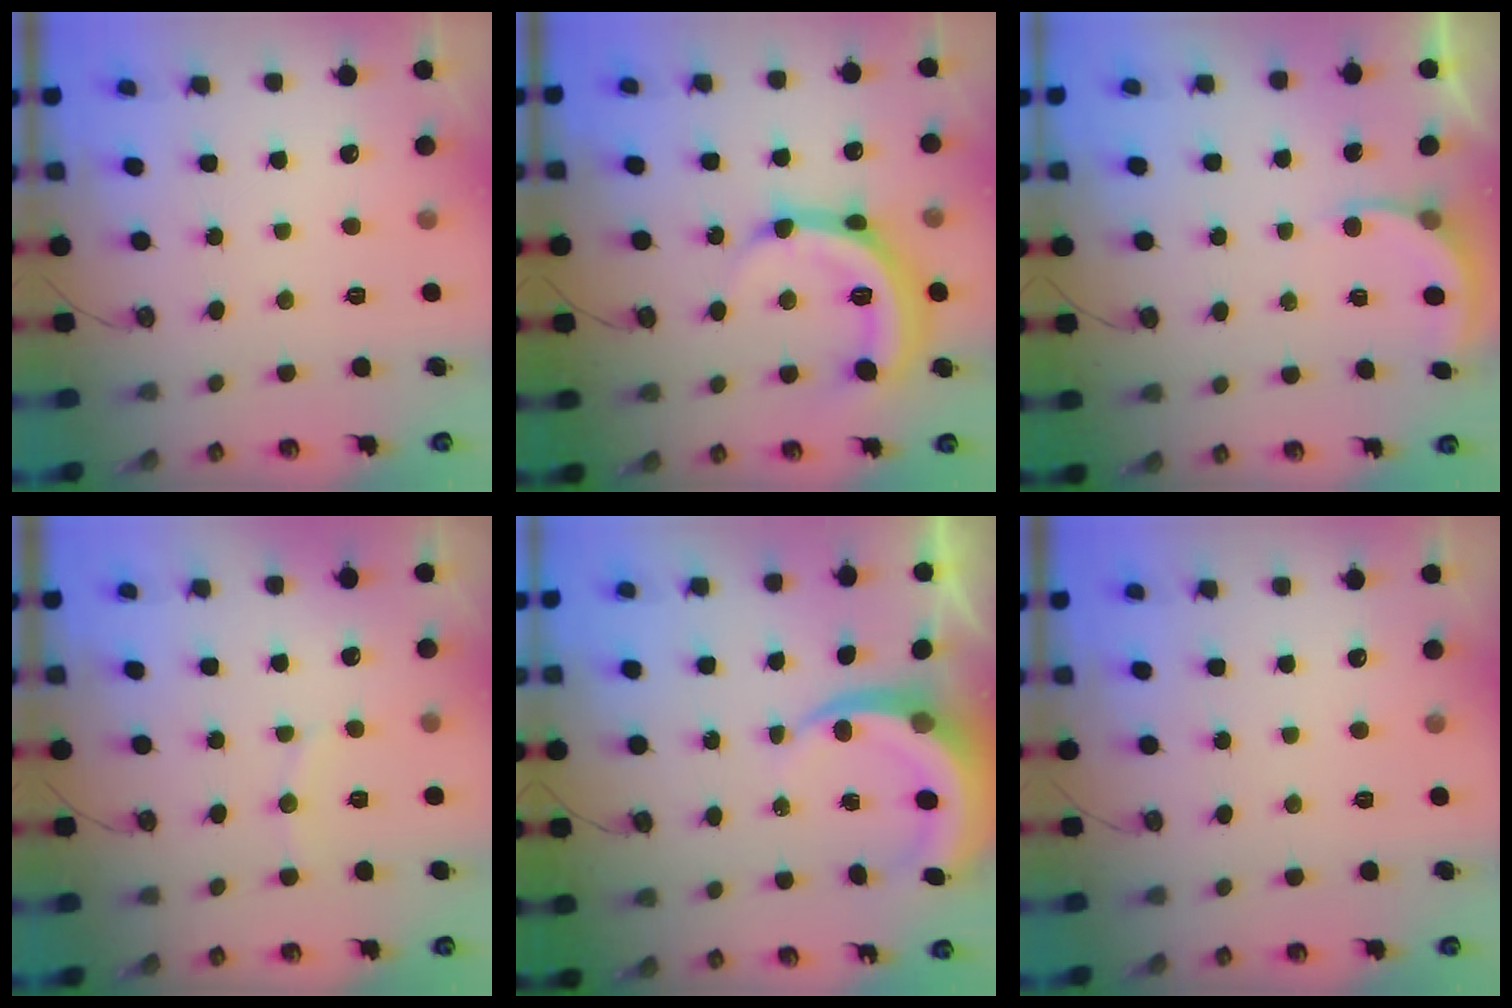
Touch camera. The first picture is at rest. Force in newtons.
{"total": 16.6, "press": 16.6, "slide": 0.2}
{"total": 2.9, "press": 2.9, "slide": 0.2}
{"total": 4.4, "press": 4.4, "slide": 0.7}
{"total": 6.9, "press": 6.9, "slide": 0.9}
{"total": 0.0}